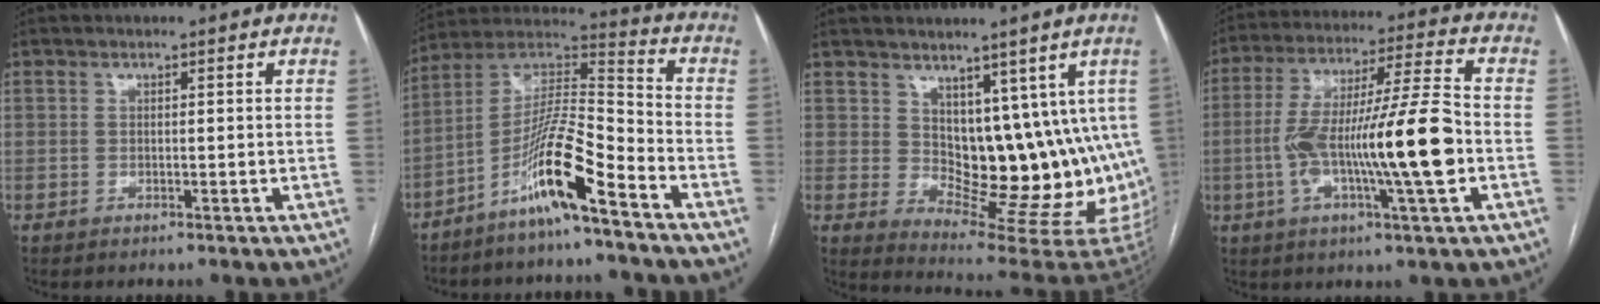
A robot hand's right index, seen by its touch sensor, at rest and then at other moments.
{"total": 13.0, "force": [-8.1, 0.5, 10.2], "torque": [-0.197, 0.007, -0.156]}
{"total": 13.3, "force": [5.4, 8.1, 9.1], "torque": [-0.096, -0.008, 0.099]}
{"total": 17.5, "force": [-3.2, 0.7, 17.2], "torque": [-0.306, 0.004, -0.057]}